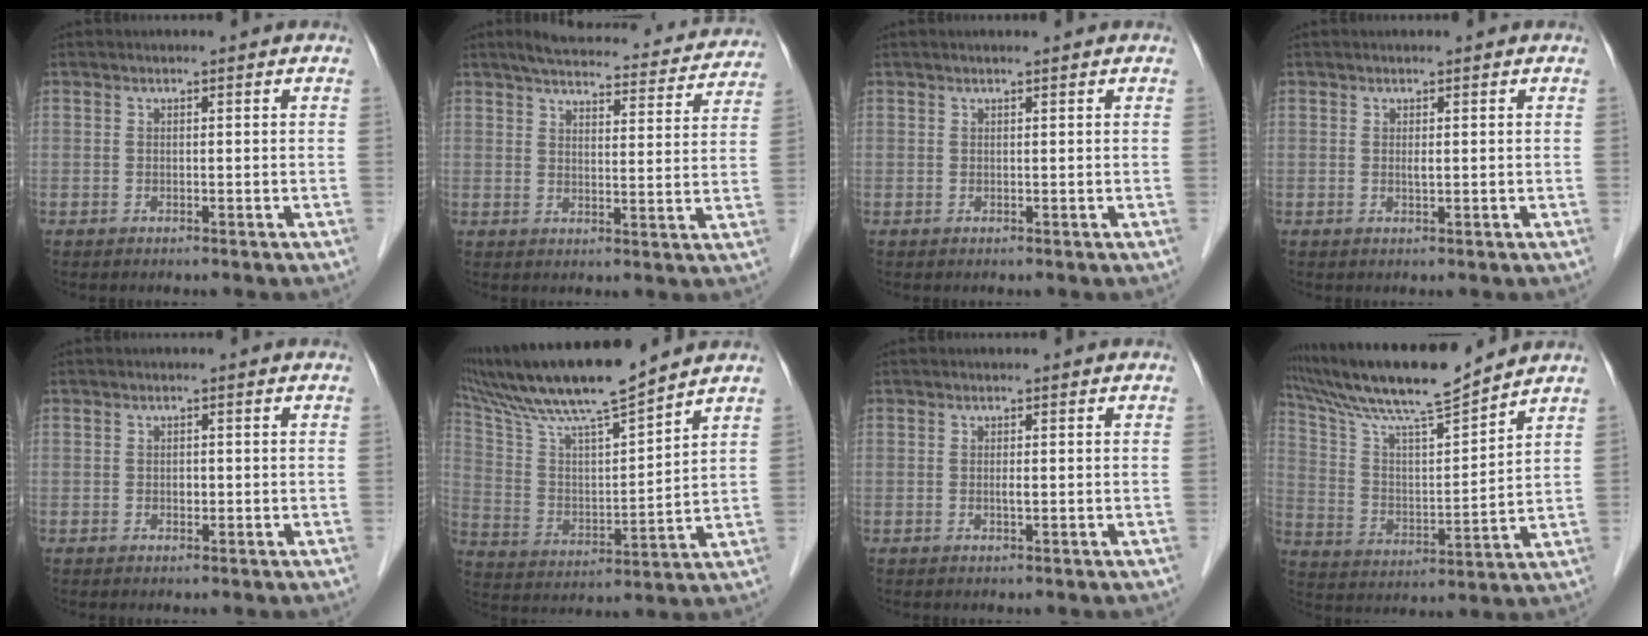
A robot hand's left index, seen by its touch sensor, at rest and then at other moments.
{"total": 21.5, "force": [19.5, 4.4, 8.0], "torque": [-0.104, 0.011, 0.237]}
{"total": 1.0, "force": [0.8, 0.0, 0.6], "torque": [-0.011, 0.008, 0.015]}
{"total": 0.7, "force": [0.2, 0.1, 0.7], "torque": [-0.016, -0.002, 0.003]}
{"total": 0.9, "force": [-0.2, 0.6, 0.6], "torque": [-0.012, 0.001, -0.002]}
{"total": 16.7, "force": [14.4, 0.0, 8.5], "torque": [-0.163, 0.010, 0.260]}
{"total": 0.7, "force": [0.0, 0.1, 0.7], "torque": [-0.016, -0.003, 0.000]}
{"total": 15.6, "force": [13.8, 0.1, 7.4], "torque": [-0.144, 0.010, 0.246]}